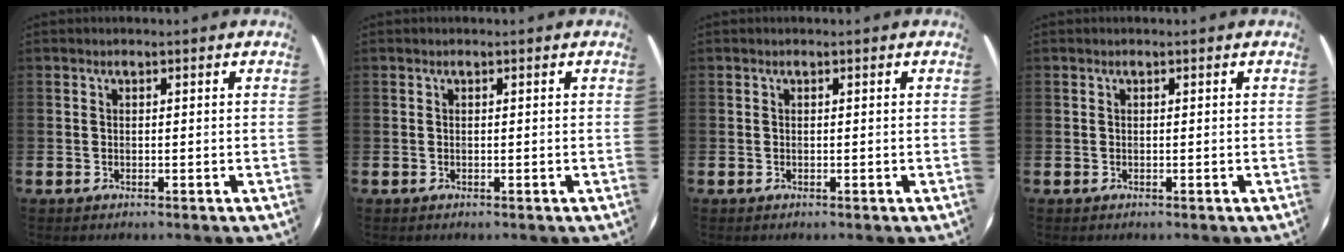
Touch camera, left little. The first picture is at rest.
{"total": 0.0}
{"total": 0.0}
{"total": 0.0}